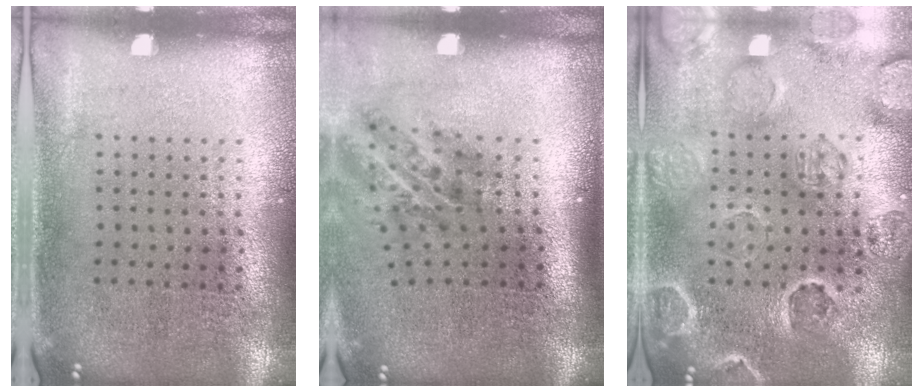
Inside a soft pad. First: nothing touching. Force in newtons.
{"total": 1.9, "press": 1.2, "slide": 1.5}
{"total": 2.6, "press": 2.5, "slide": 0.6}